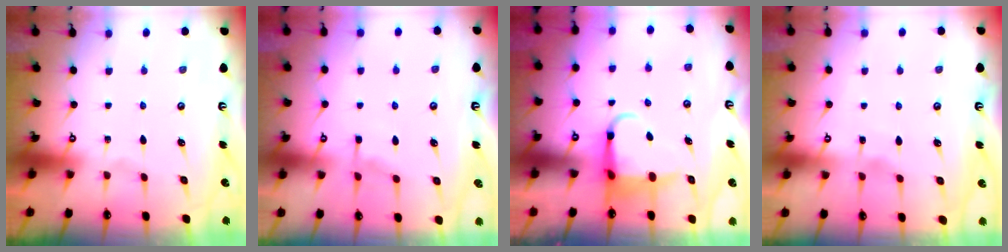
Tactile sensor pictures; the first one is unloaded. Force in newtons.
{"total": 3.5, "press": 3.4, "slide": 0.6}
{"total": 4.8, "press": 4.7, "slide": 1.1}
{"total": 2.2, "press": 2.1, "slide": 0.3}